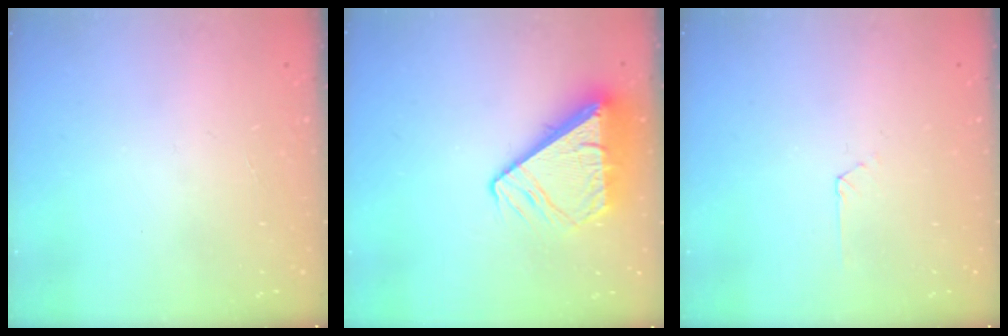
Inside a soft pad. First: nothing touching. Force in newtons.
{"total": 10.8, "press": 10.7, "slide": 1.2}
{"total": 1.5, "press": 1.4, "slide": 0.2}